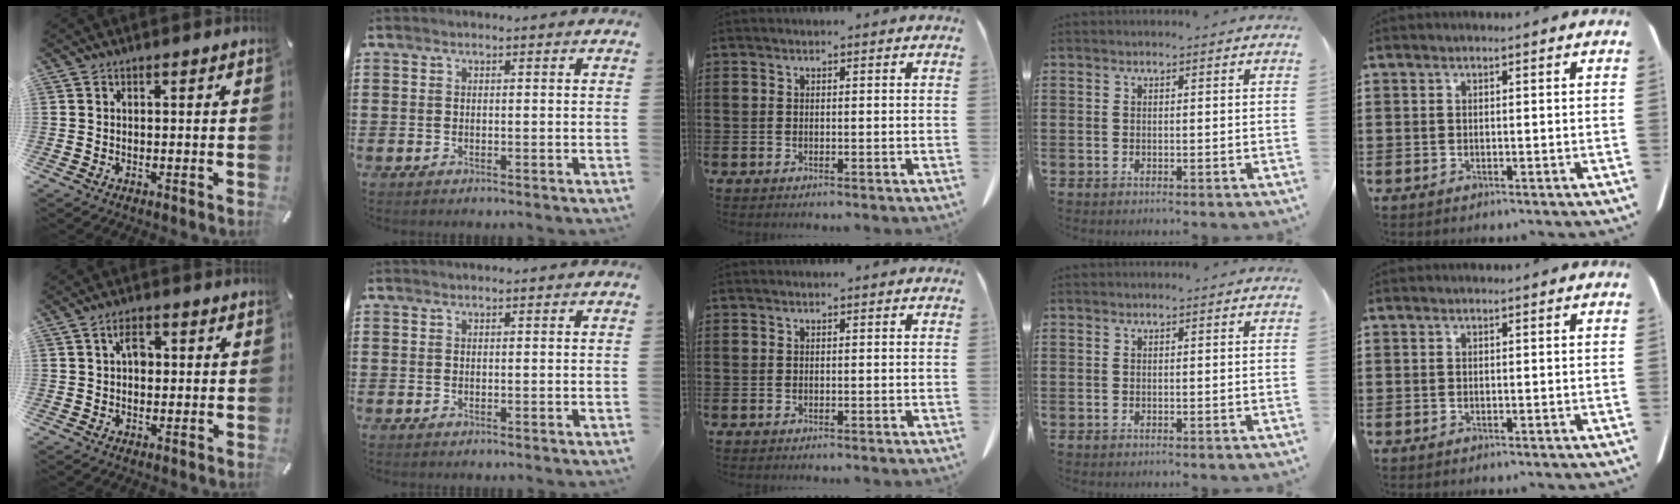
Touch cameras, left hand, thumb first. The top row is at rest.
{"thumb": {"total": 3.6, "force": [0.6, 2.3, 2.7], "torque": [-0.038, 0.004, 0.005]}}